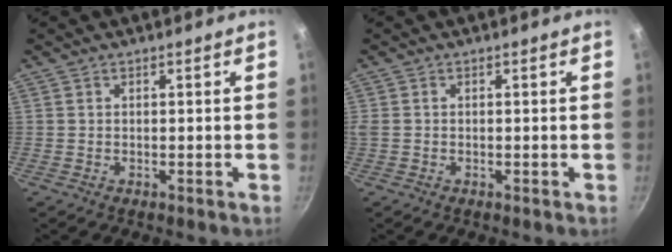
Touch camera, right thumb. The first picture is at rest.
{"total": 0.6, "force": [0.0, 0.5, 0.4], "torque": [-0.008, 0.003, 0.000]}